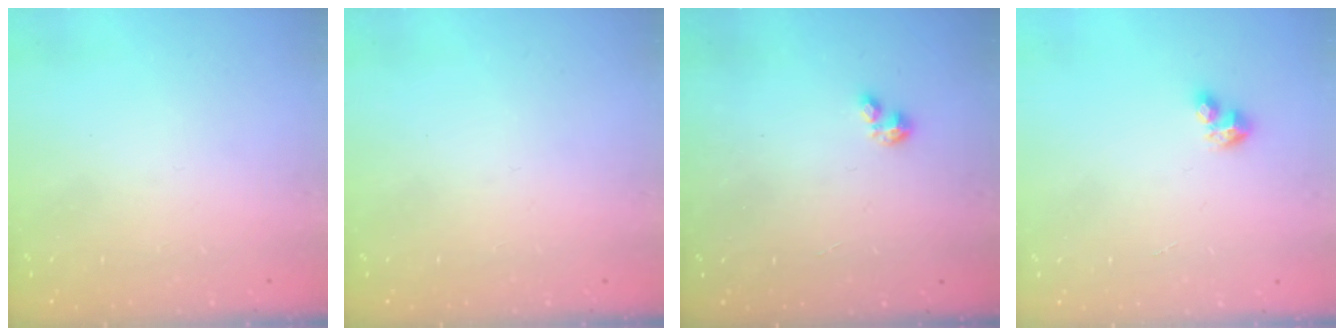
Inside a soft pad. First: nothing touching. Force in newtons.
{"total": 0.0}
{"total": 0.7, "press": 0.6, "slide": 0.2}
{"total": 2.8, "press": 2.8, "slide": 0.2}